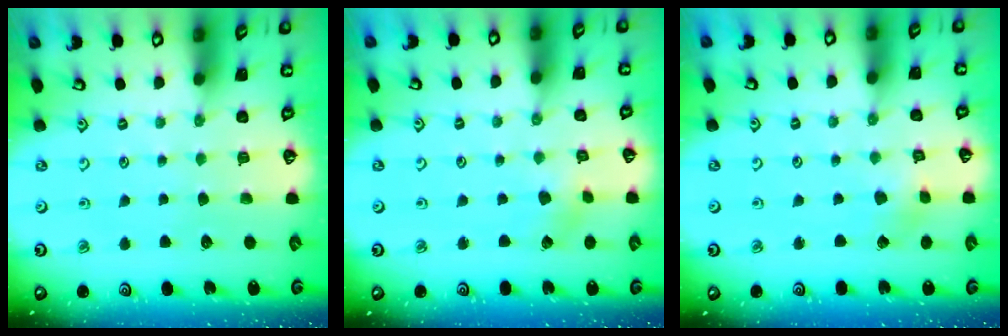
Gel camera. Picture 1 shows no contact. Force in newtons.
{"total": 2.7, "press": 2.6, "slide": 0.6}
{"total": 1.7, "press": 1.7, "slide": 0.3}